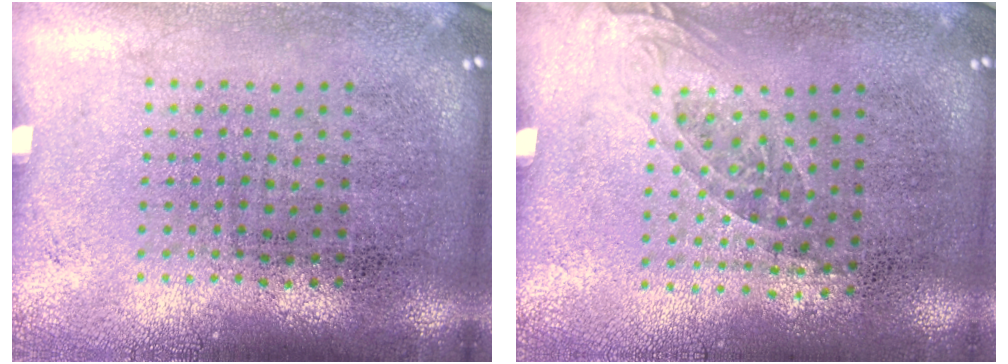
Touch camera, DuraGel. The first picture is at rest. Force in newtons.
{"total": 1.0, "press": 0.7, "slide": 0.7}